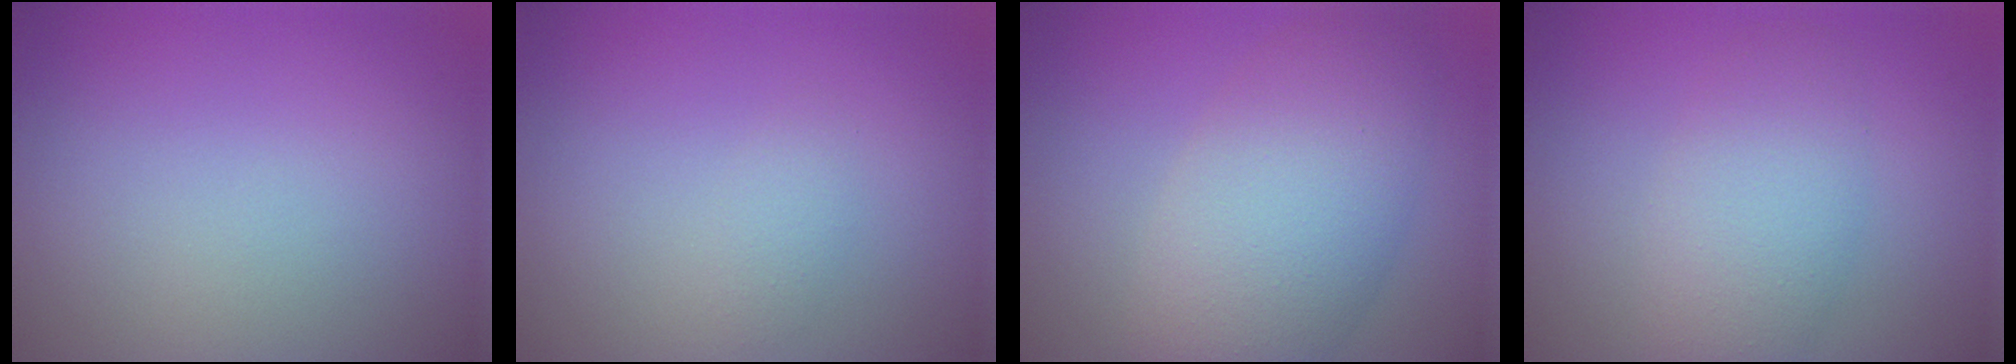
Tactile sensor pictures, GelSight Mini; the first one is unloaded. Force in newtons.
{"total": 0.9, "press": 0.9, "slide": 0.1}
{"total": 8.0, "press": 8.0, "slide": 0.3}
{"total": 4.8, "press": 4.7, "slide": 0.2}